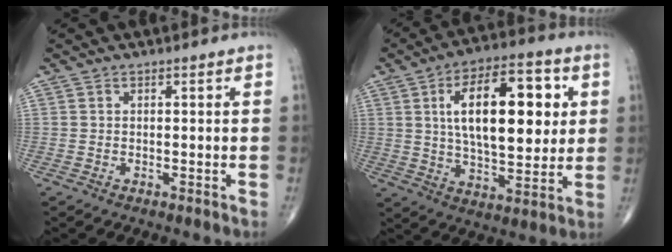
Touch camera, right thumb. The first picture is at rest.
{"total": 20.4, "force": [4.5, 9.4, 17.5], "torque": [-0.249, -0.004, 0.070]}